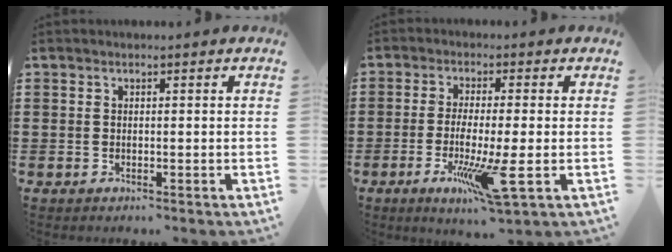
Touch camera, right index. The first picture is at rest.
{"total": 8.0, "force": [-2.4, 0.6, 7.6], "torque": [-0.152, -0.022, -0.043]}